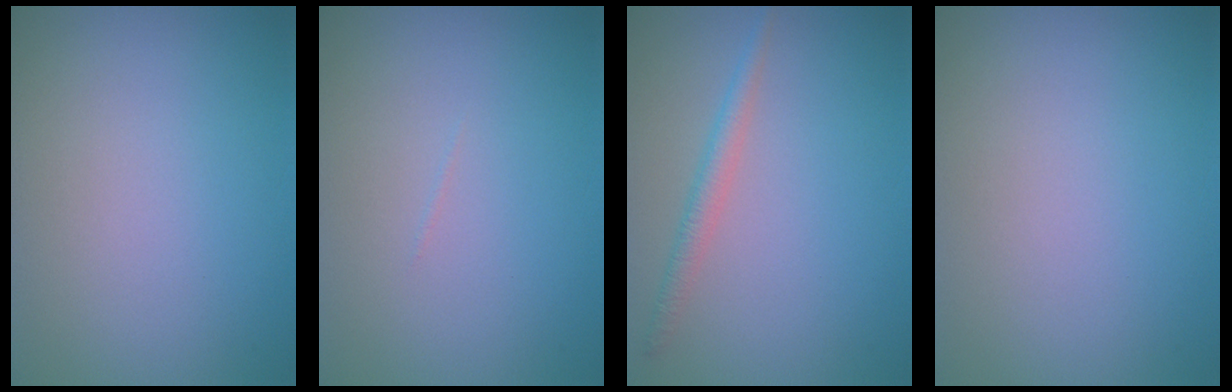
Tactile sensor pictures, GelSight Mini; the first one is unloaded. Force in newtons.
{"total": 0.0}
{"total": 1.8, "press": 1.8, "slide": 0.1}
{"total": 0.0}